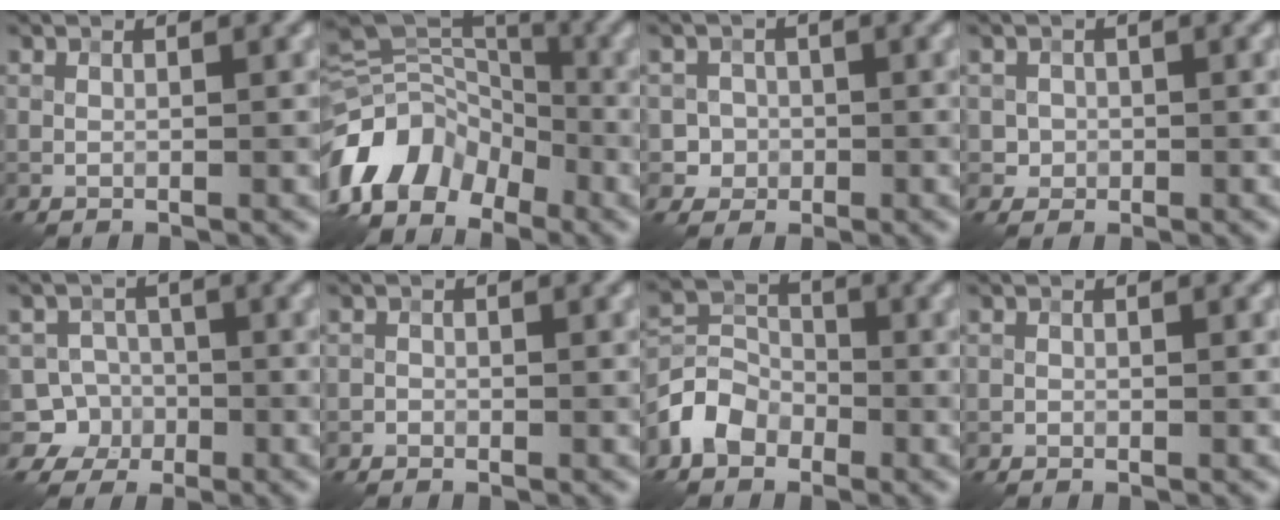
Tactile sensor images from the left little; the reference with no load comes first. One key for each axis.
{"total": 10.1, "fx": -5.8, "fy": 6.3, "fz": 5.4, "tx": -0.105, "ty": 0.008, "tz": -0.130}
{"total": 2.1, "fx": -0.6, "fy": 2.0, "fz": 0.1, "tx": 0.020, "ty": 0.006, "tz": -0.014}
{"total": 1.1, "fx": -0.1, "fy": 1.1, "fz": 0.0, "tx": 0.013, "ty": -0.001, "tz": -0.003}
{"total": 5.1, "fx": -2.1, "fy": 4.6, "fz": 0.5, "tx": 0.017, "ty": 0.001, "tz": -0.054}
{"total": 0.5, "fx": -0.5, "fy": 0.1, "fz": -0.1, "tx": 0.002, "ty": 0.001, "tz": -0.009}
{"total": 3.9, "fx": -2.4, "fy": 2.7, "fz": 1.4, "tx": -0.030, "ty": 0.007, "tz": -0.058}
{"total": 0.0}